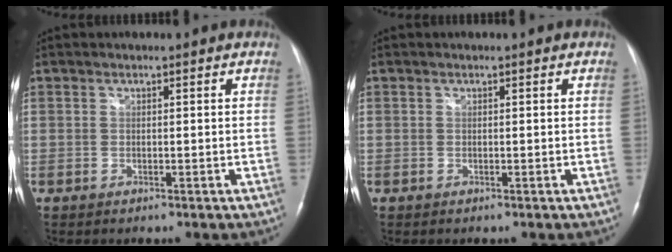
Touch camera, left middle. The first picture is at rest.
{"total": 0.0}